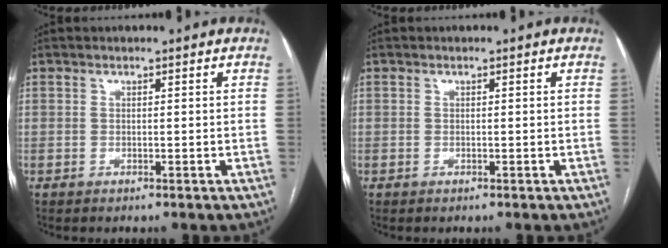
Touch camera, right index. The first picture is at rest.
{"total": 0.0}